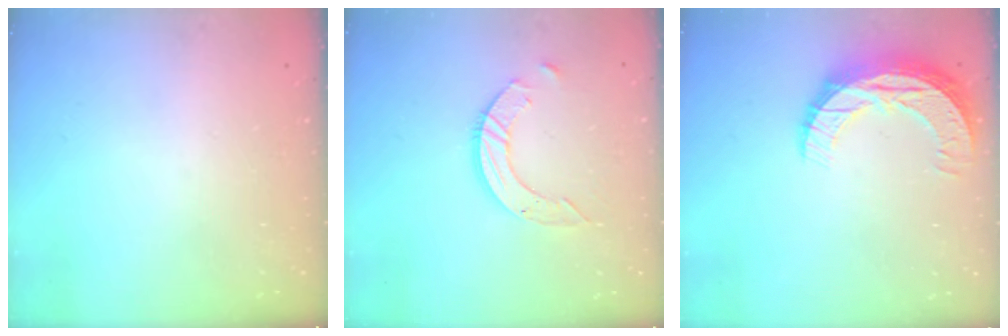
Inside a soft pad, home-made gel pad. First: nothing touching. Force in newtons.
{"total": 7.9, "press": 7.8, "slide": 0.7}
{"total": 10.7, "press": 10.7, "slide": 0.8}